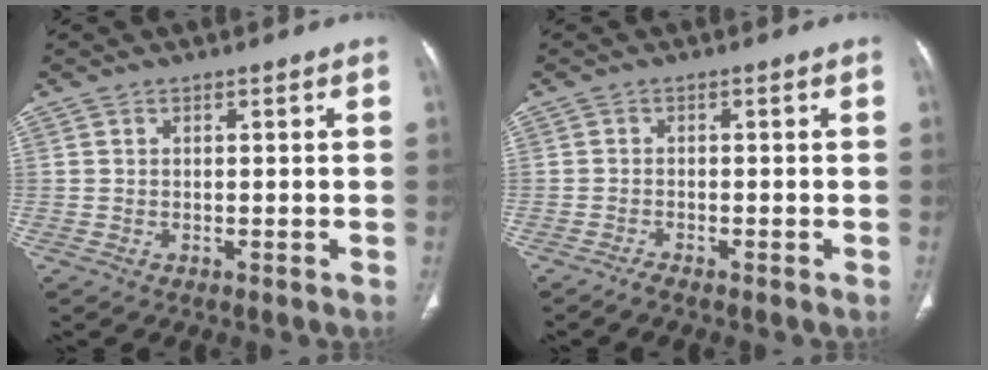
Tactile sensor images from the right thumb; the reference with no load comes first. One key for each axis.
{"total": 1.3, "fx": -1.2, "fy": 0.1, "fz": 0.4, "tx": -0.019, "ty": 0.001, "tz": -0.025}